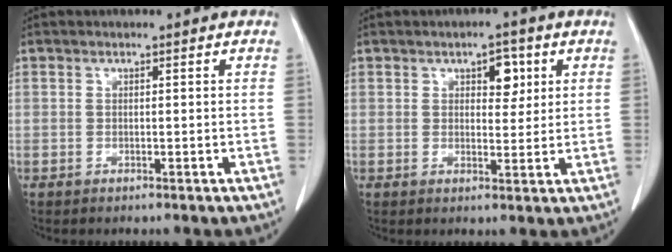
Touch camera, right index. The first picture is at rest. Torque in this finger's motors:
{"motor_torque": [0.09, 0.09, 0.01, 0.01]}